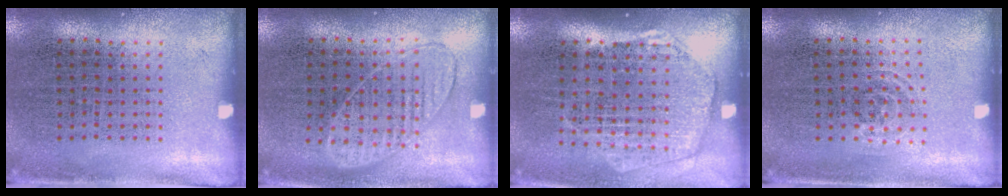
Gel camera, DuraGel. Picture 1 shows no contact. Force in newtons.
{"total": 0.9, "press": 0.8, "slide": 0.3}
{"total": 1.9, "press": 1.7, "slide": 0.8}
{"total": 0.8, "press": 0.5, "slide": 0.6}